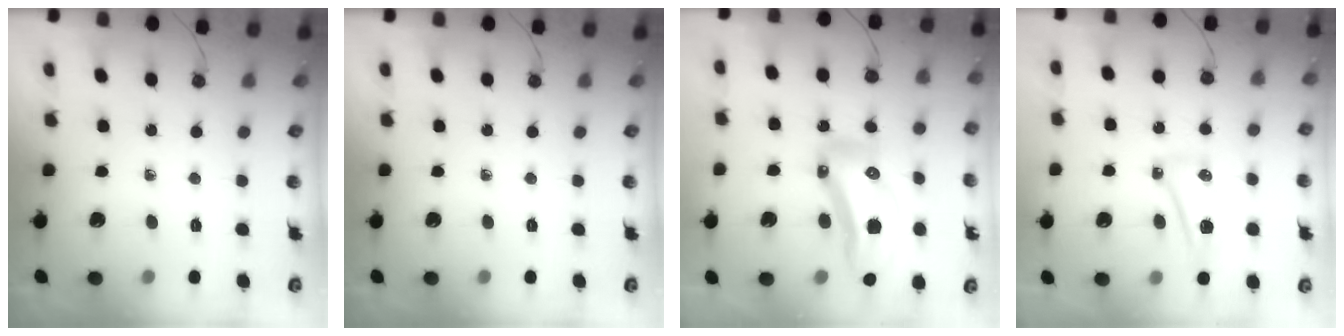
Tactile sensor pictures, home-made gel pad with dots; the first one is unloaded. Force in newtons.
{"total": 0.0}
{"total": 27.1, "press": 21.3, "slide": 16.7}
{"total": 8.4, "press": 5.3, "slide": 6.5}